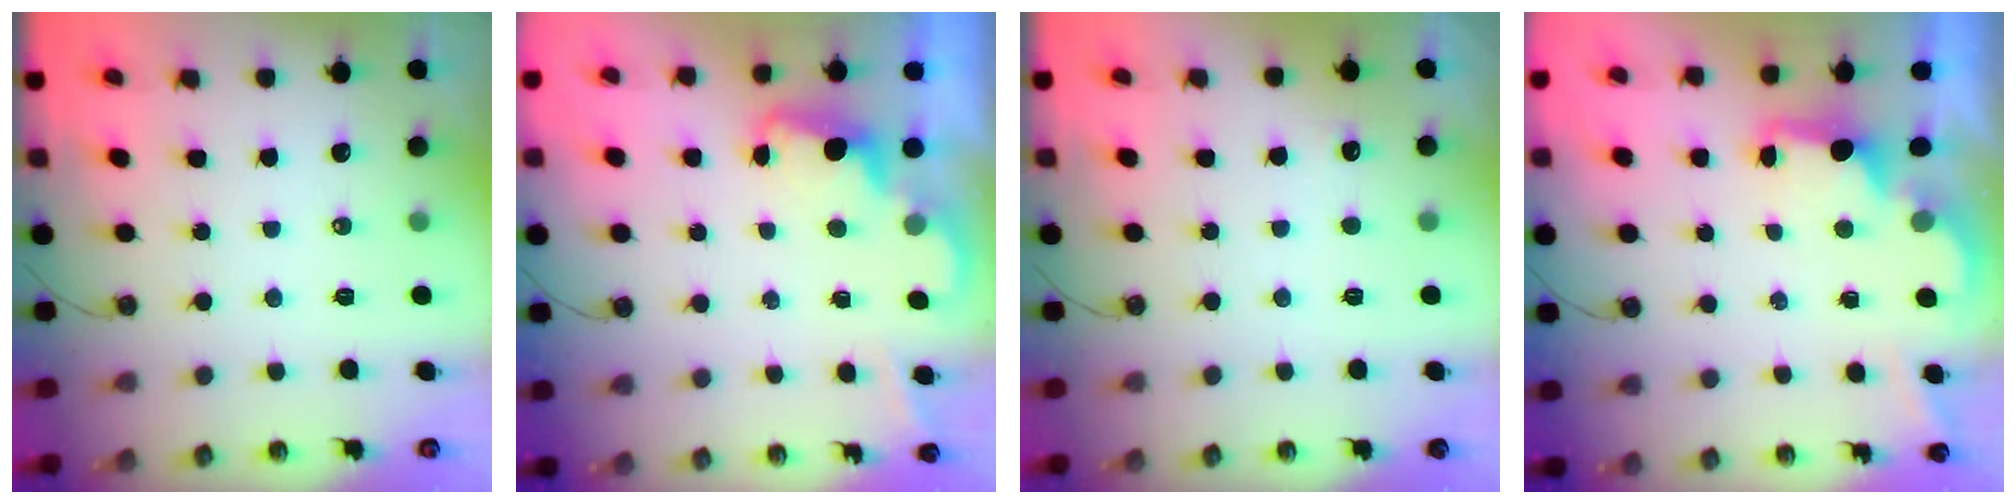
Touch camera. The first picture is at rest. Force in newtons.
{"total": 2.4, "press": 2.4, "slide": 0.5}
{"total": 3.7, "press": 3.5, "slide": 1.1}
{"total": 3.2, "press": 3.2, "slide": 0.6}